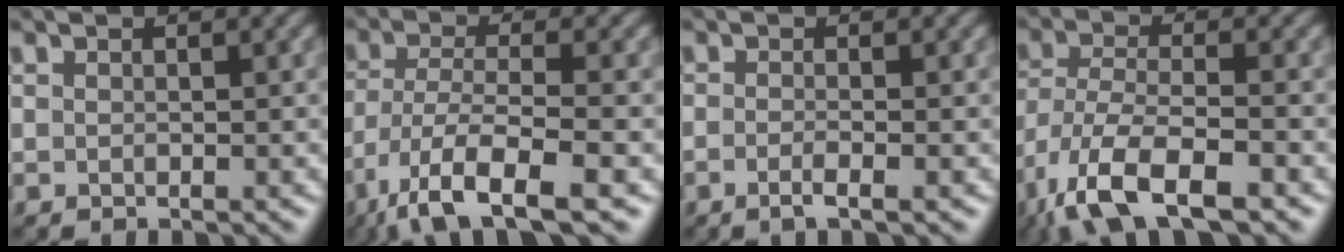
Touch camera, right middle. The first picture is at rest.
{"total": 8.6, "force": [-5.1, 2.5, 6.4], "torque": [-0.120, -0.011, -0.097]}
{"total": 1.8, "force": [-0.7, 0.5, 1.6], "torque": [-0.023, -0.004, -0.019]}
{"total": 9.9, "force": [-5.8, 3.7, 7.1], "torque": [-0.144, -0.017, -0.114]}